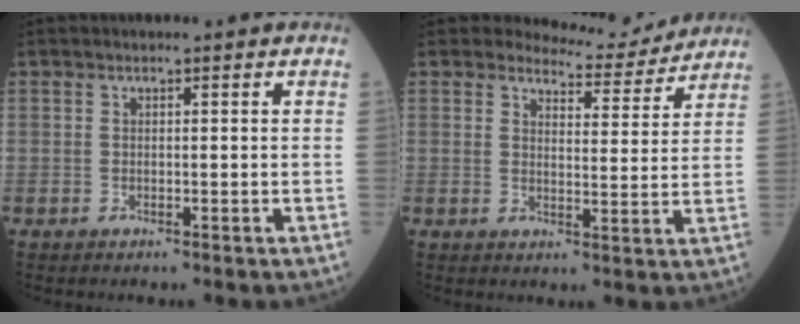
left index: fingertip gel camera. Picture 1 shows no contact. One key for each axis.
{"total": 6.3, "fx": 6.1, "fy": 1.1, "fz": -0.6, "tx": 0.004, "ty": -0.011, "tz": 0.076}